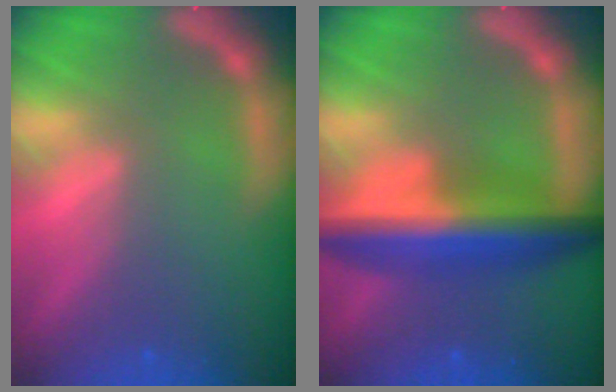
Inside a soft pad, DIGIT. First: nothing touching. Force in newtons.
{"total": 8.4}